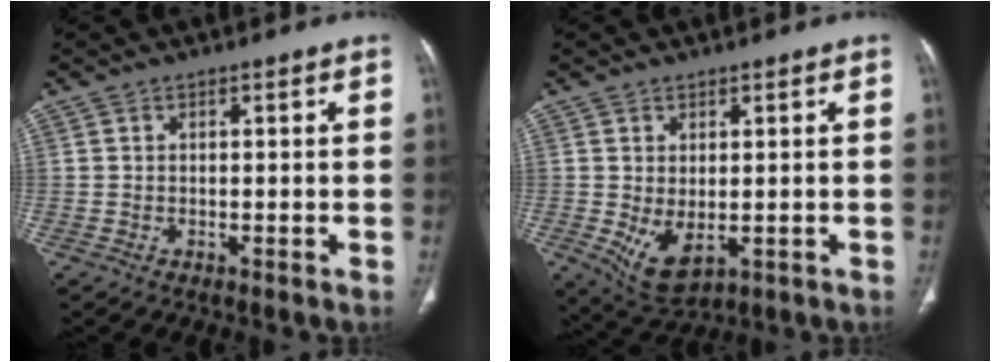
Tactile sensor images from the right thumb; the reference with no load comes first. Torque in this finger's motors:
{"motor_torque": [-0.30, 0.58, 0.36, 0.53, 0.06]}